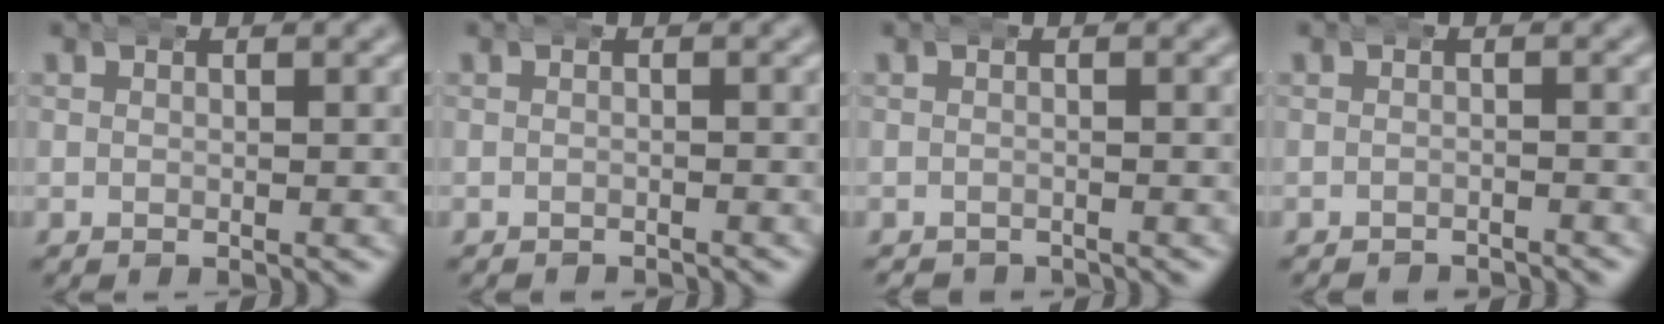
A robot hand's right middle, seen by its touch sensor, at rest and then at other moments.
{"total": 0.9, "force": [-0.9, 0.0, -0.2], "torque": [0.000, -0.006, -0.011]}
{"total": 1.6, "force": [-1.5, 0.3, -0.3], "torque": [0.004, -0.009, -0.020]}
{"total": 1.9, "force": [-1.9, 0.1, -0.2], "torque": [0.004, -0.008, -0.028]}